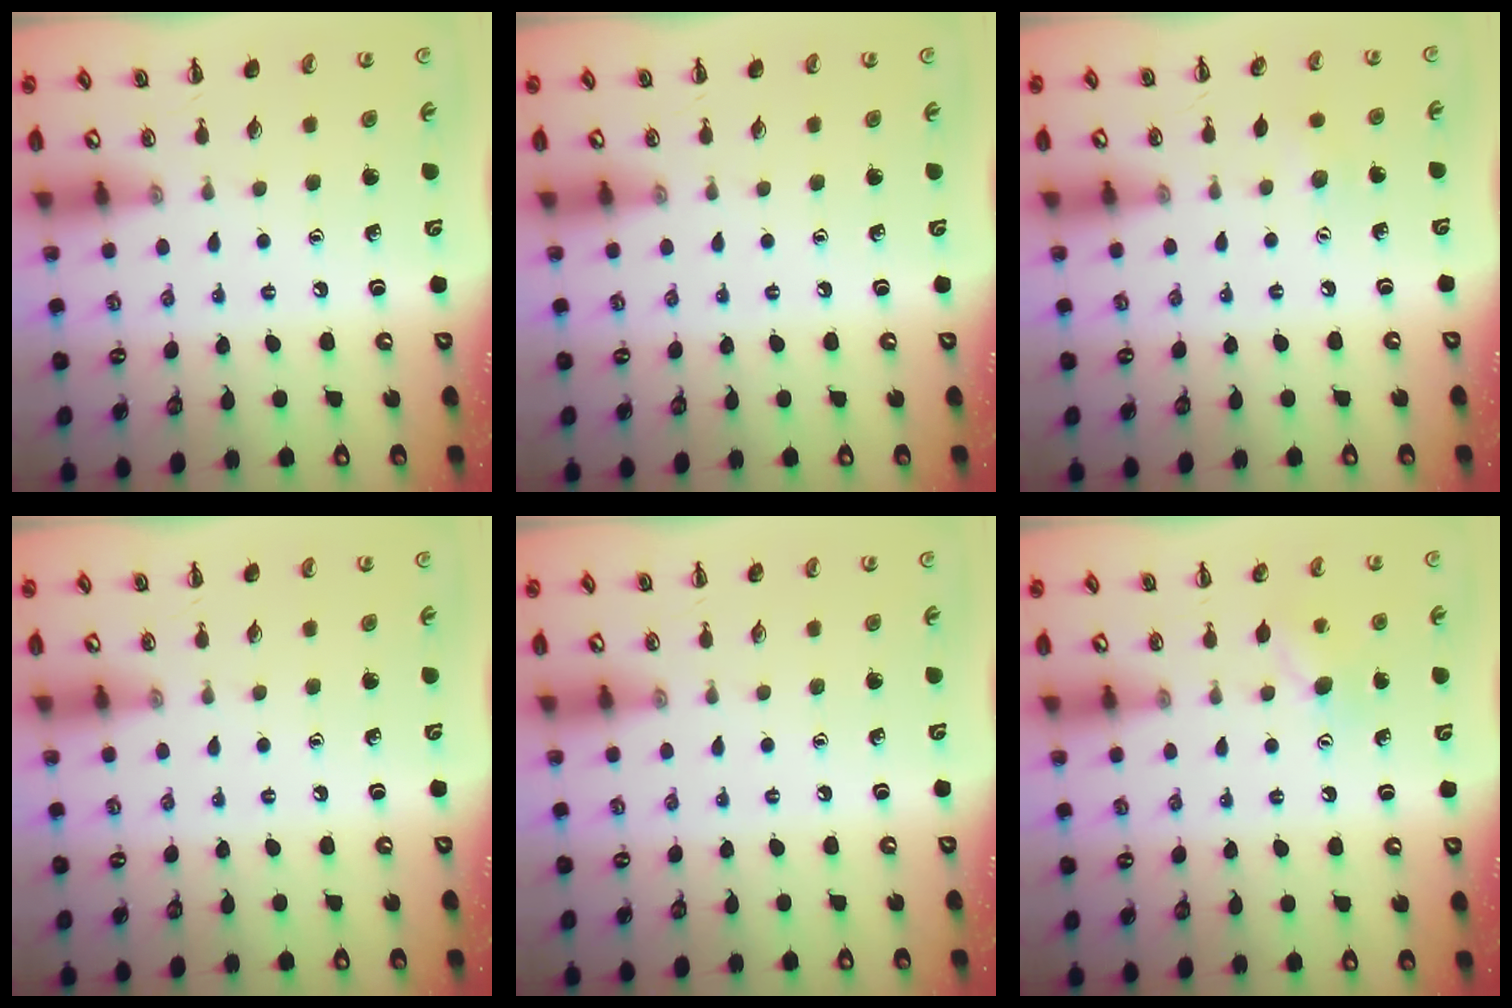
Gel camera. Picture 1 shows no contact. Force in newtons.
{"total": 0.0}
{"total": 2.9, "press": 2.8, "slide": 0.7}
{"total": 0.0}
{"total": 0.0}
{"total": 7.3, "press": 7.1, "slide": 1.6}